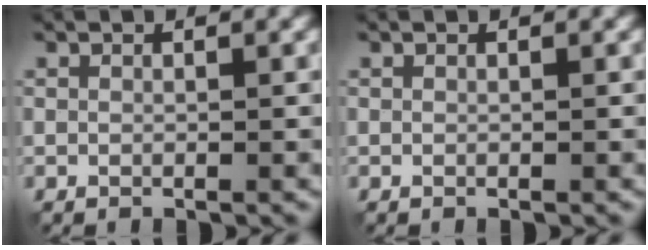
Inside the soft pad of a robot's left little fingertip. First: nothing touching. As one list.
[{"total": 0.0}]